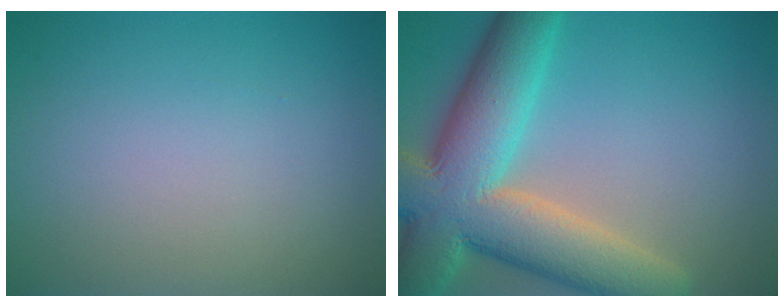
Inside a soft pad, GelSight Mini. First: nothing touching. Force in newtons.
{"total": 12.4, "press": 12.3, "slide": 0.7}